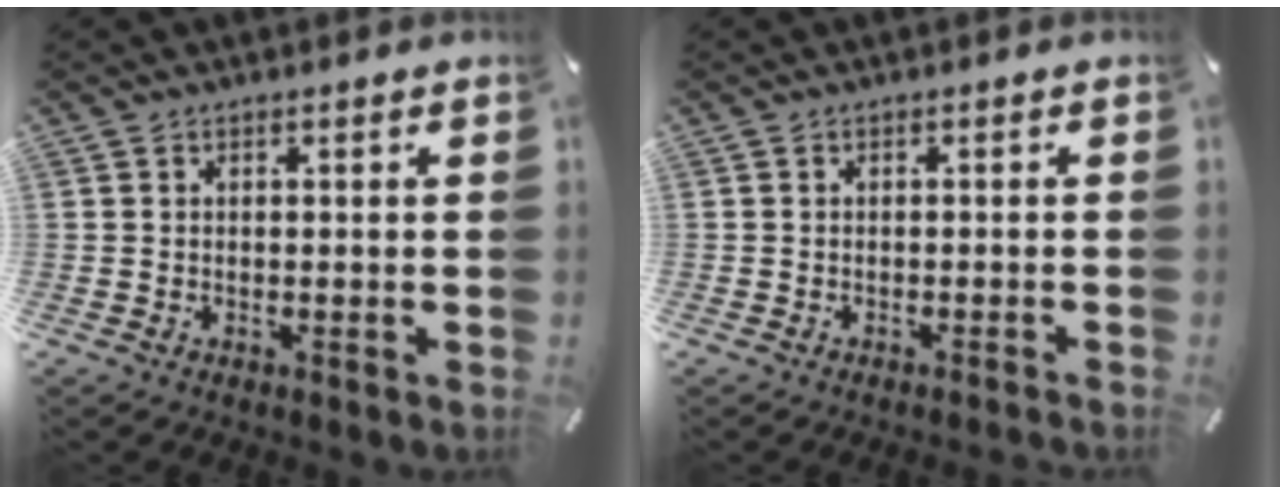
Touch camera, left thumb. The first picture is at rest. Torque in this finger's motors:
{"motor_torque": [-0.06, 0.07, 0.00, 0.00, 0.00]}